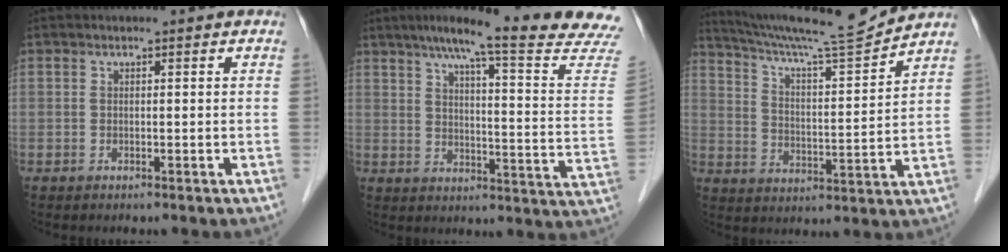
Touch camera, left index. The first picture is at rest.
{"total": 21.9, "force": [18.4, -1.0, 12.0], "torque": [-0.170, -0.047, 0.229]}
{"total": 13.5, "force": [12.9, -1.7, 3.7], "torque": [-0.073, -0.024, 0.210]}